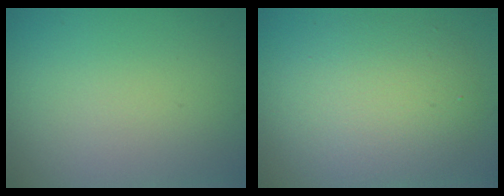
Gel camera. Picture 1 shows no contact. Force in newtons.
{"total": 5.6, "press": 5.6, "slide": 0.2}